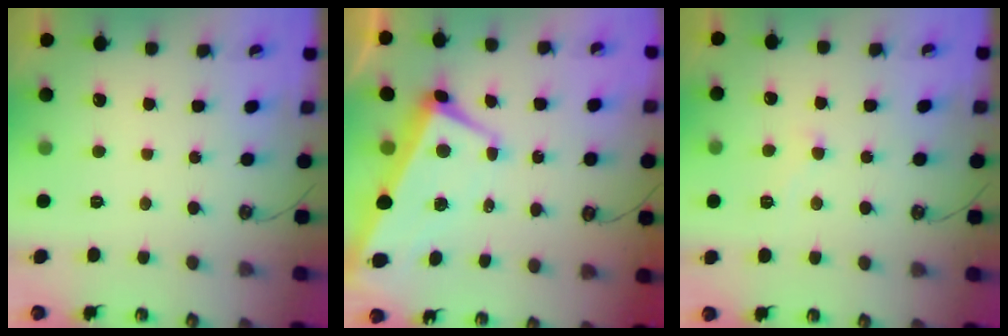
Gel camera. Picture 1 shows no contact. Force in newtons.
{"total": 1.7, "press": 1.0, "slide": 1.3}
{"total": 2.4, "press": 2.4, "slide": 0.4}